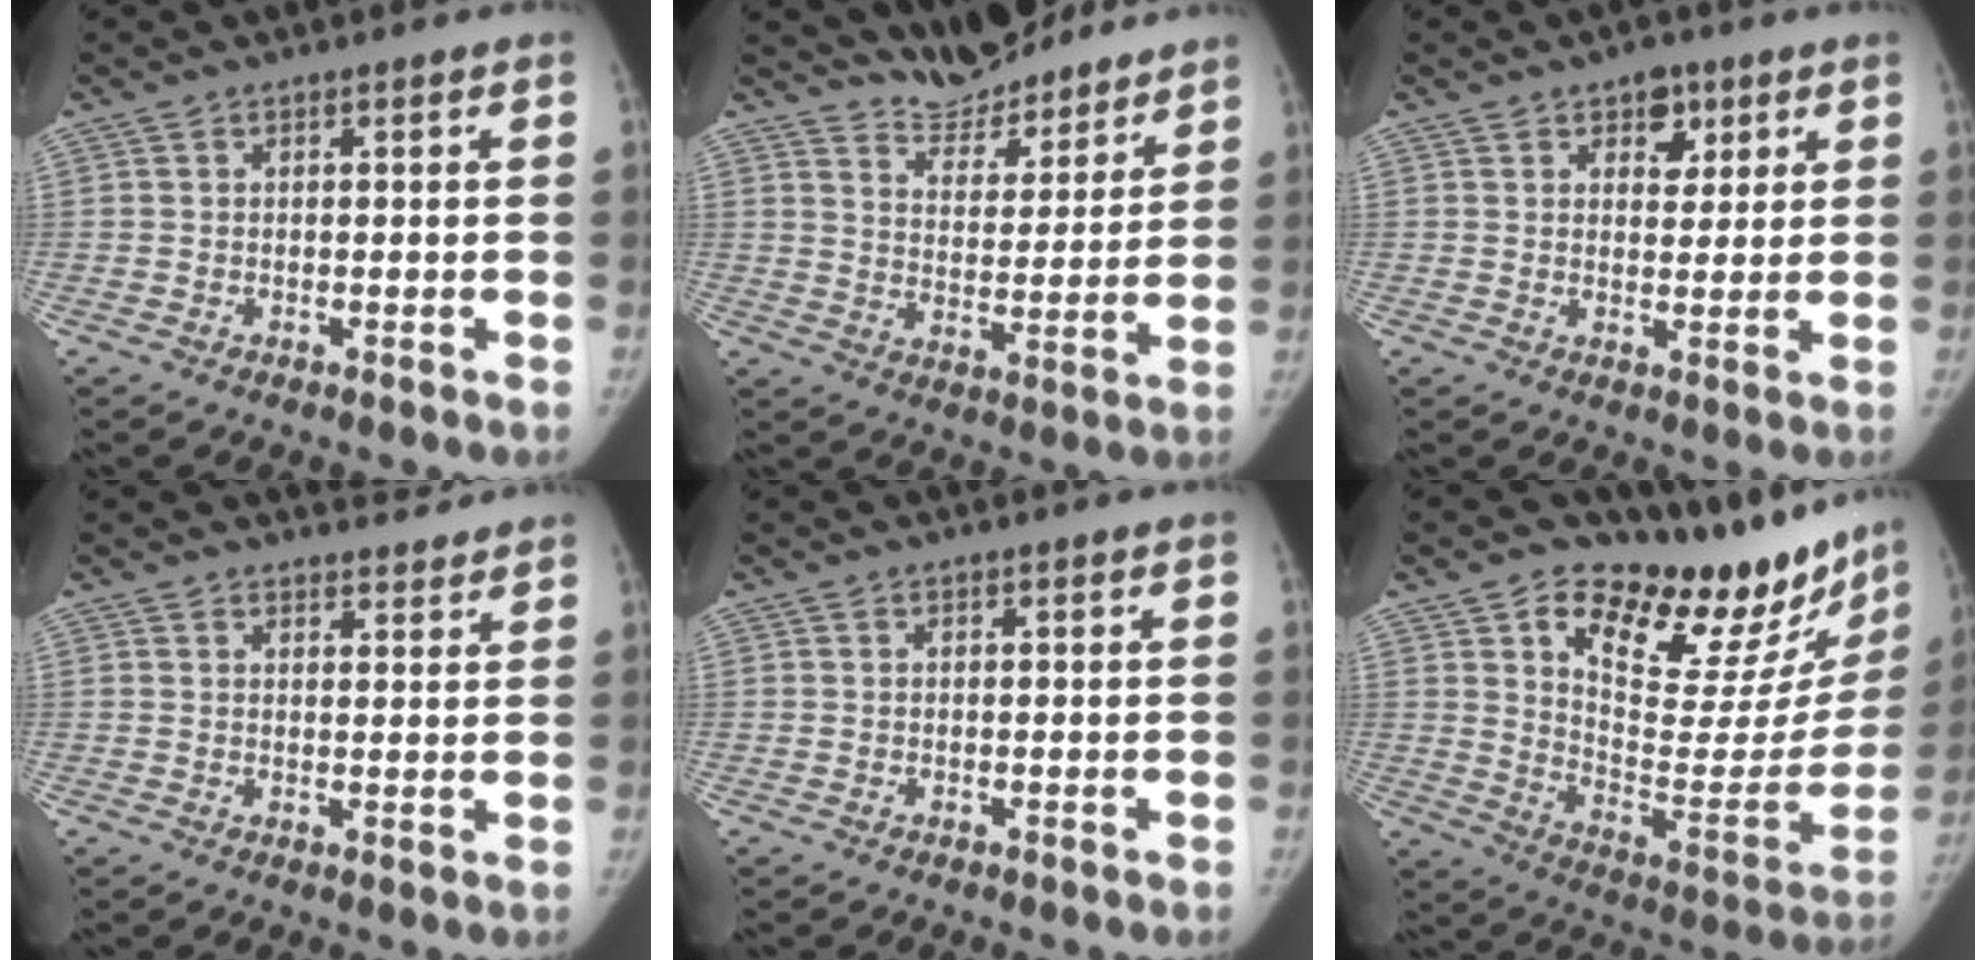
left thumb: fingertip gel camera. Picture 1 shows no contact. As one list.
[{"total": 11.3, "force": [10.7, 2.9, 2.1], "torque": [-0.010, -0.072, 0.178]}, {"total": 5.4, "force": [3.0, 3.5, 2.9], "torque": [-0.010, -0.013, 0.041]}, {"total": 4.3, "force": [4.0, 1.3, 0.5], "torque": [0.014, -0.027, 0.052]}, {"total": 0.0}, {"total": 26.9, "force": [19.4, 10.3, 15.6], "torque": [-0.169, -0.116, 0.280]}]